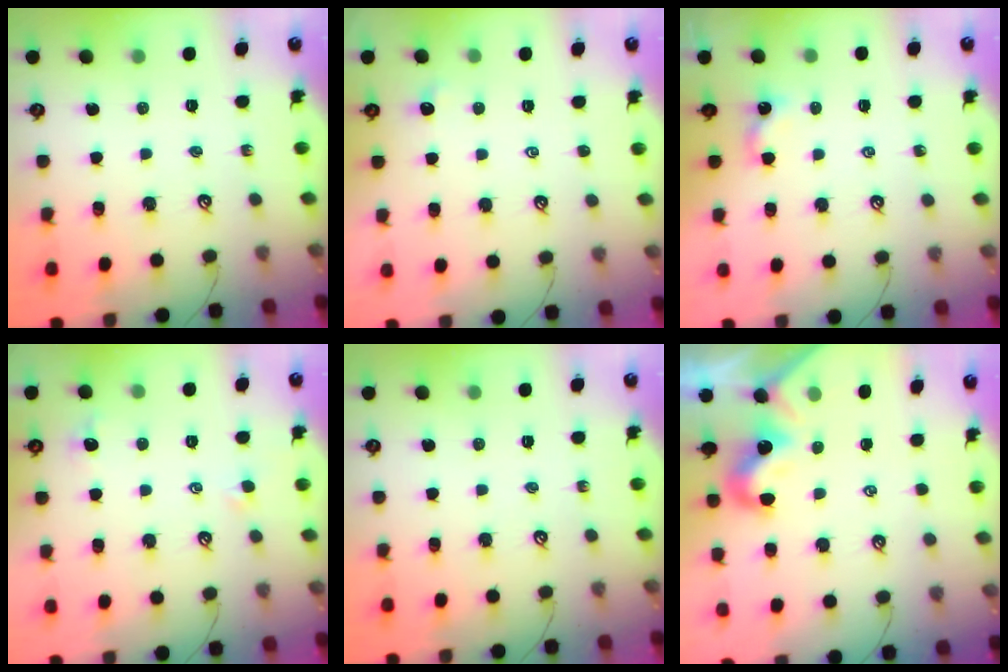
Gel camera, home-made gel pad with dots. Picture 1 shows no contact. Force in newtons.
{"total": 0.5, "press": 0.4, "slide": 0.3}
{"total": 1.7, "press": 1.6, "slide": 0.3}
{"total": 0.0}
{"total": 0.0}
{"total": 0.7, "press": 0.5, "slide": 0.4}